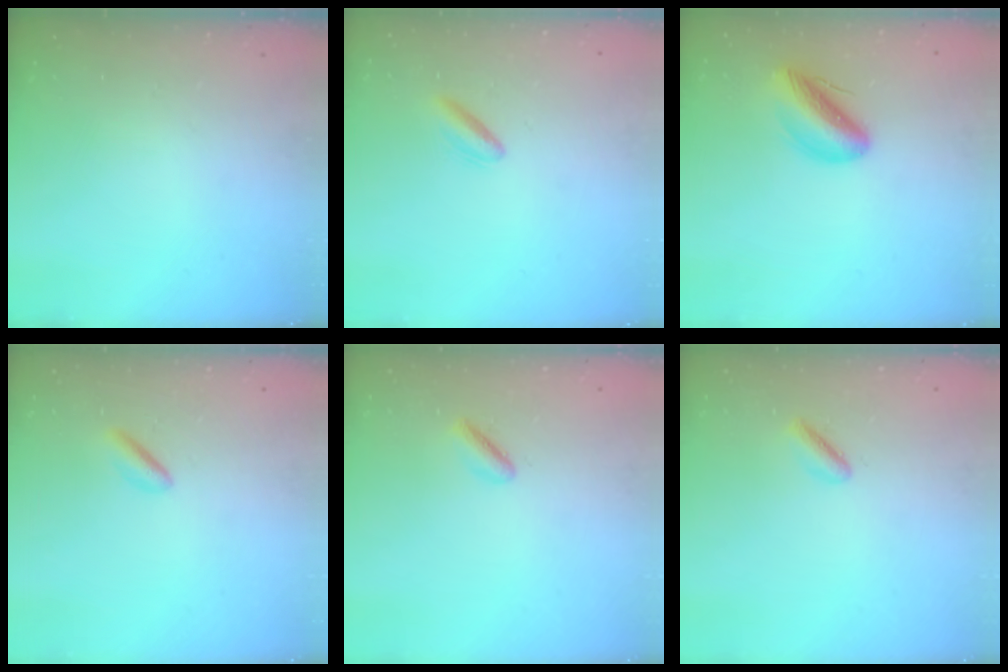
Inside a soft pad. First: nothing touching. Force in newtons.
{"total": 3.8, "press": 3.6, "slide": 1.2}
{"total": 10.5, "press": 10.3, "slide": 1.9}
{"total": 2.0, "press": 1.9, "slide": 0.7}
{"total": 1.6, "press": 1.5, "slide": 0.5}
{"total": 1.6, "press": 1.5, "slide": 0.5}